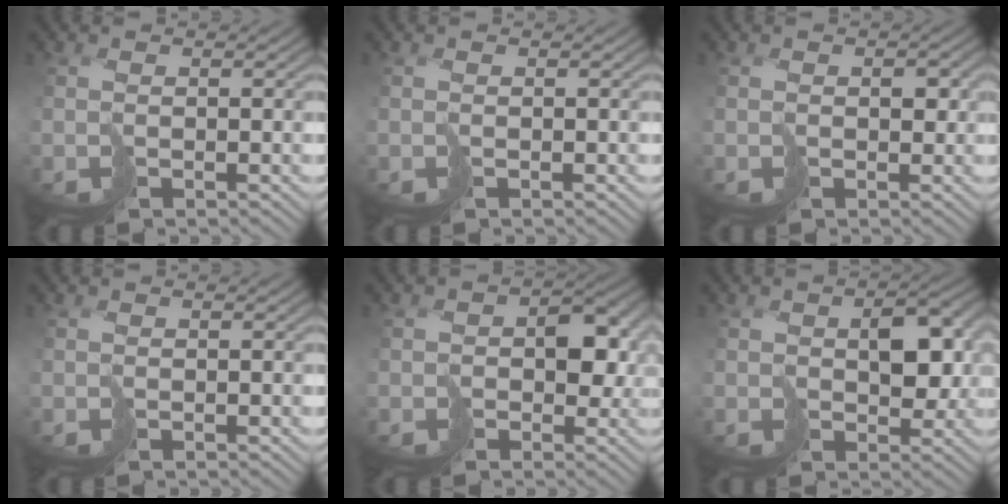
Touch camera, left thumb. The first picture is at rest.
{"total": 0.0}
{"total": 2.2, "force": [0.6, 1.7, 1.3], "torque": [-0.016, 0.001, 0.017]}
{"total": 0.0}
{"total": 5.3, "force": [-0.2, 4.1, 3.4], "torque": [-0.042, -0.001, 0.005]}
{"total": 5.6, "force": [0.8, 4.0, 3.9], "torque": [-0.052, -0.002, 0.029]}